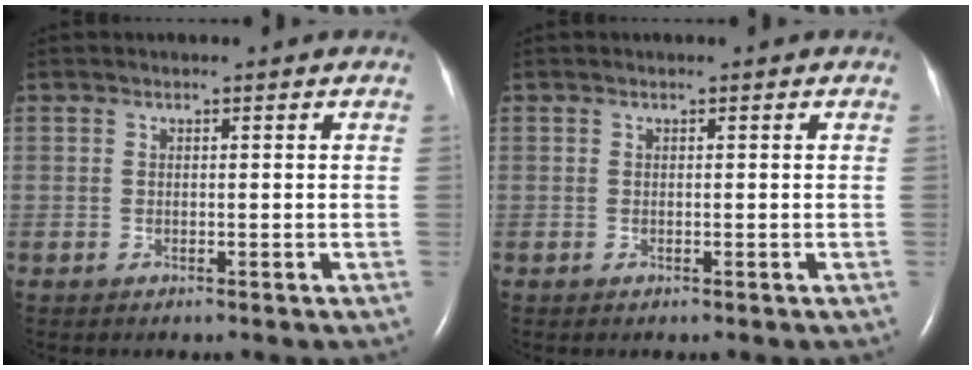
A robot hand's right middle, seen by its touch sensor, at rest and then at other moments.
{"total": 0.0}